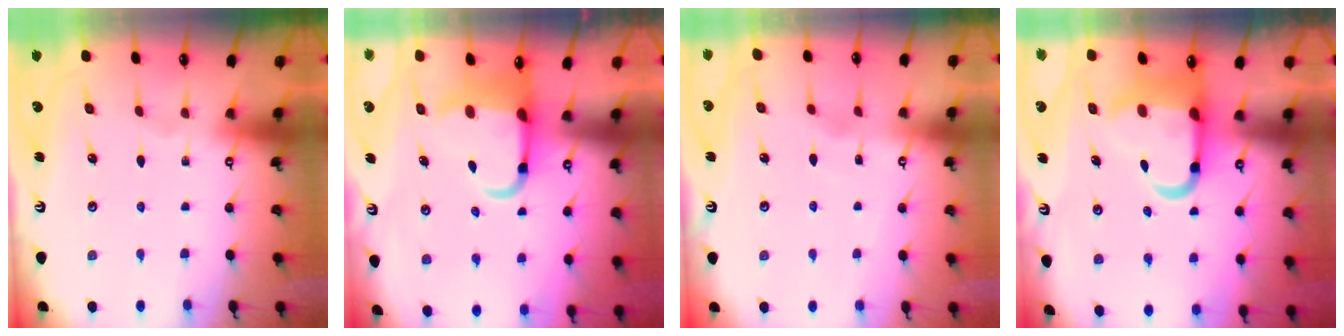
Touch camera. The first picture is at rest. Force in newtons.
{"total": 6.7, "press": 6.5, "slide": 1.6}
{"total": 1.7, "press": 1.7, "slide": 0.2}
{"total": 10.3, "press": 9.9, "slide": 3.0}